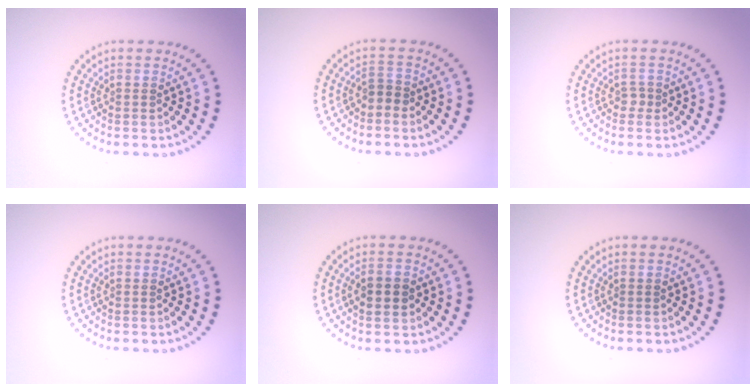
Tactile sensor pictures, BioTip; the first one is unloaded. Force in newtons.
{"total": 1.3, "press": 1.0, "slide": 0.8}
{"total": 0.9, "press": 0.6, "slide": 0.6}
{"total": 0.0}
{"total": 2.1, "press": 2.1, "slide": 0.1}
{"total": 0.0}